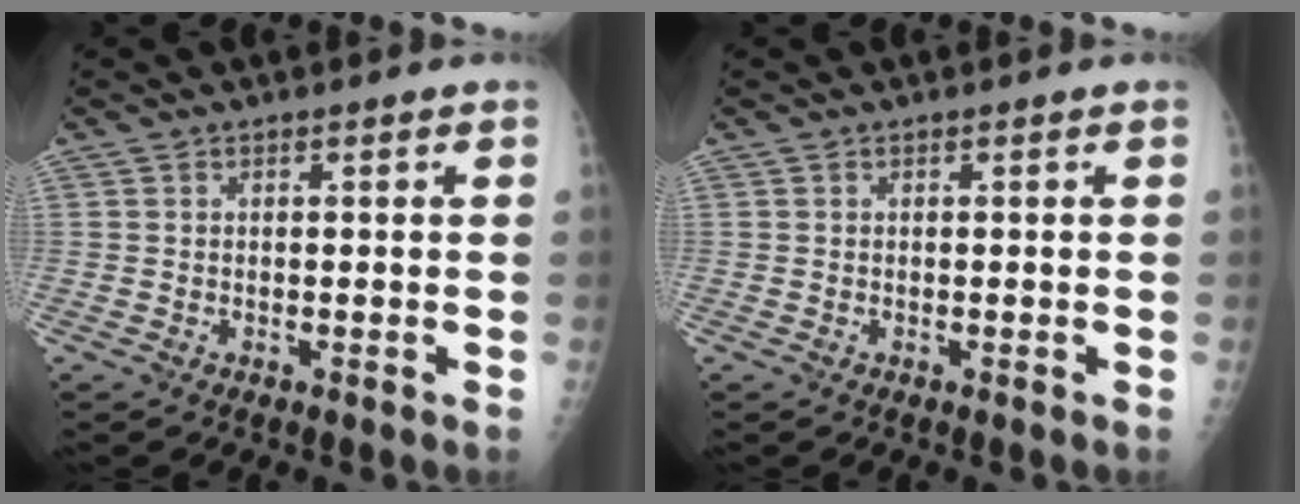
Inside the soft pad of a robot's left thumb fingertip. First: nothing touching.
{"total": 0.0}